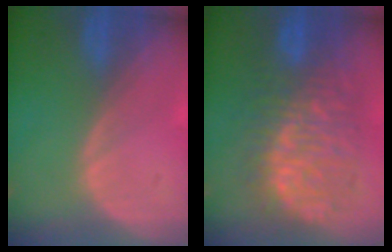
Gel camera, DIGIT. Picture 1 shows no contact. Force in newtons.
{"total": 12.3, "press": 12.2, "slide": 1.3}